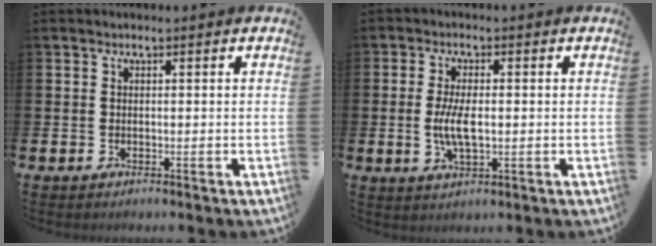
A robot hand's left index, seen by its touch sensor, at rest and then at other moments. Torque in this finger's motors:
{"motor_torque": [0.75, -0.27, 0.22, 0.14]}